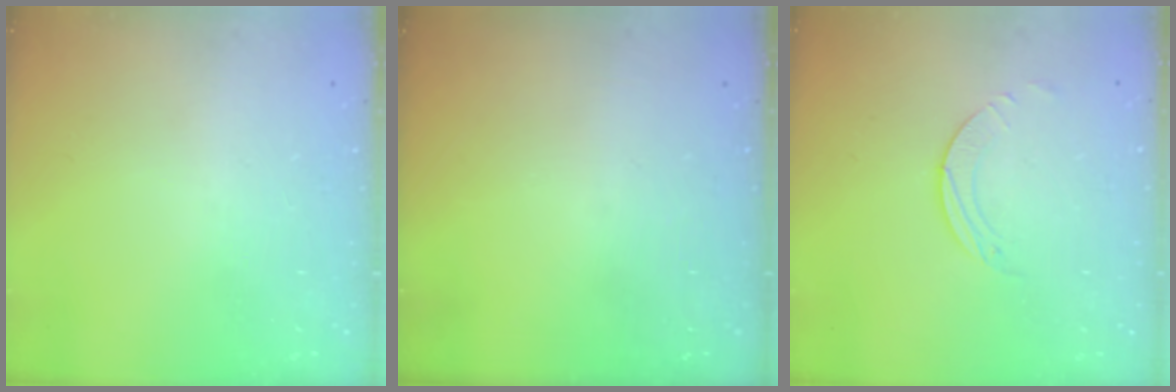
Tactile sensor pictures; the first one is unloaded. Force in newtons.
{"total": 0.0}
{"total": 2.0, "press": 2.0, "slide": 0.2}